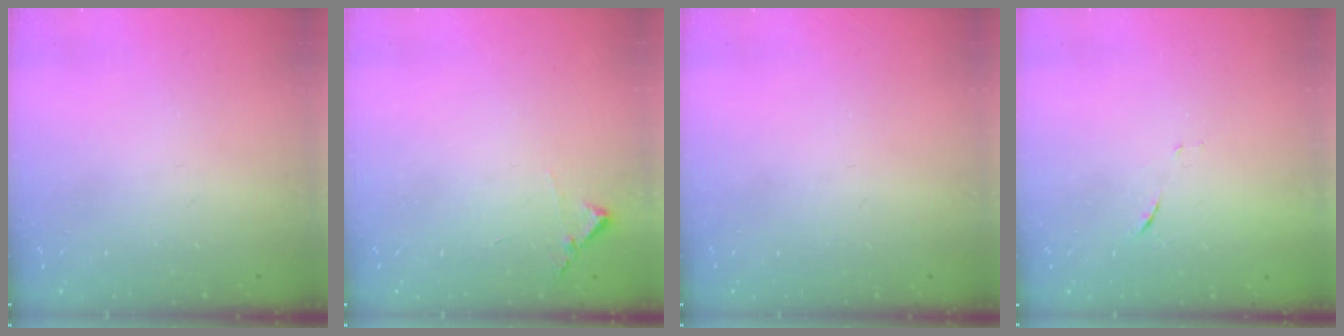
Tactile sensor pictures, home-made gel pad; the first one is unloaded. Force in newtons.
{"total": 5.5, "press": 5.5, "slide": 0.4}
{"total": 0.0}
{"total": 6.7, "press": 6.6, "slide": 0.6}